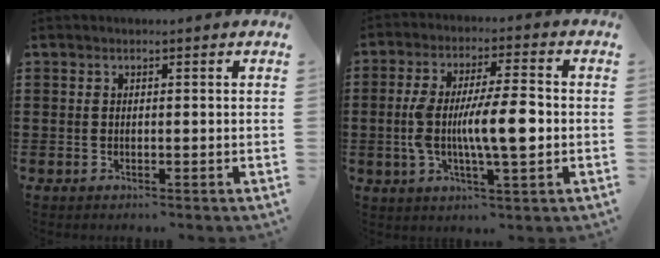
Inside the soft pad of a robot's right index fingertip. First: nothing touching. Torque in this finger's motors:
{"motor_torque": [1.24, -0.90, 1.05, 0.21]}